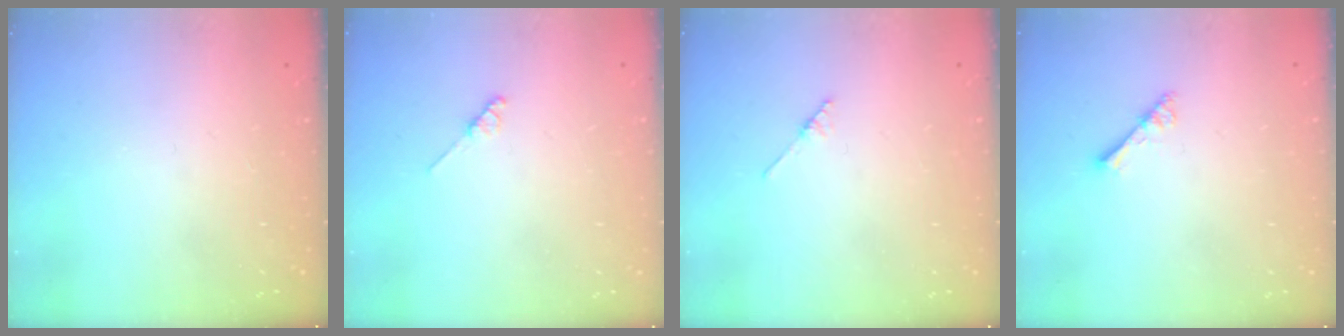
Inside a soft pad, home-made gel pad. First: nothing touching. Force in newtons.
{"total": 2.0, "press": 1.9, "slide": 0.3}
{"total": 2.1, "press": 2.1, "slide": 0.1}
{"total": 3.3, "press": 3.3, "slide": 0.5}